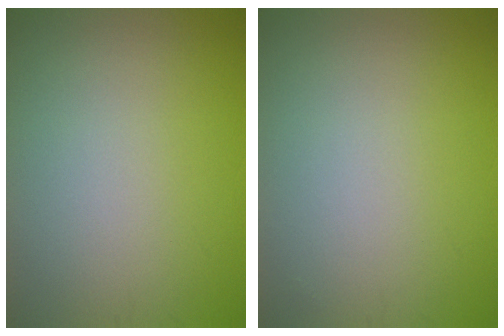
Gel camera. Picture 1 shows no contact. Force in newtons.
{"total": 0.0}